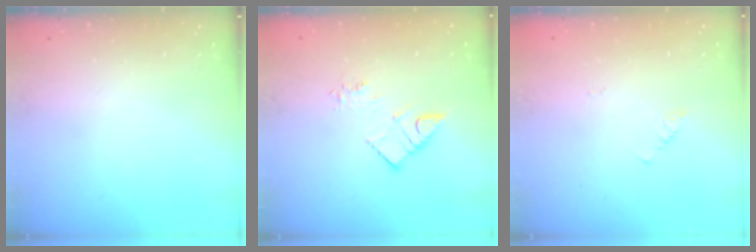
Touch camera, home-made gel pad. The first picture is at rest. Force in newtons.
{"total": 7.1, "press": 7.1, "slide": 0.6}
{"total": 1.9, "press": 1.9, "slide": 0.4}